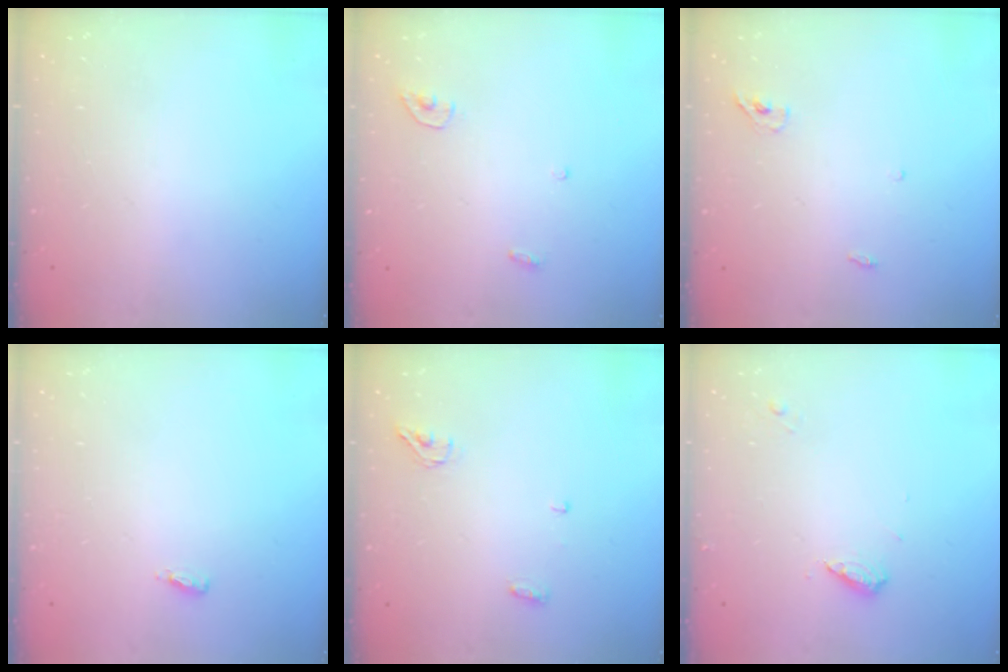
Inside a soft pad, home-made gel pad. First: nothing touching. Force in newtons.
{"total": 3.5, "press": 3.5, "slide": 0.3}
{"total": 3.7, "press": 3.6, "slide": 1.0}
{"total": 3.7, "press": 3.6, "slide": 1.0}
{"total": 4.3, "press": 4.0, "slide": 1.4}
{"total": 6.4, "press": 6.4, "slide": 0.7}